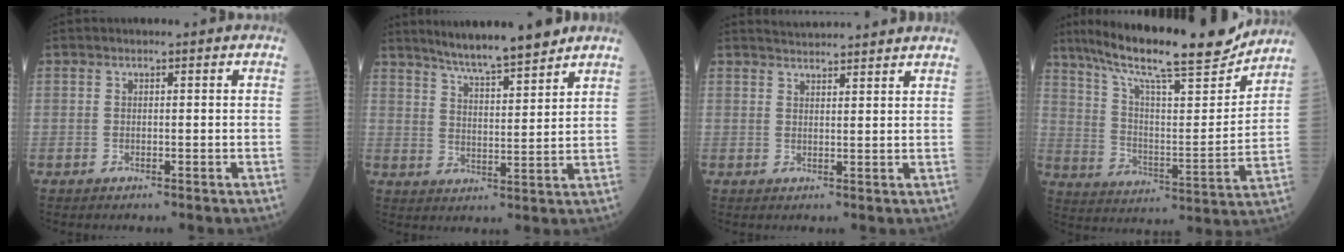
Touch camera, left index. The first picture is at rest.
{"total": 11.0, "force": [9.5, 0.8, 5.5], "torque": [-0.087, 0.007, 0.161]}
{"total": 8.1, "force": [7.8, 0.4, 2.1], "torque": [-0.036, 0.025, 0.108]}
{"total": 22.9, "force": [19.5, 3.1, 11.6], "torque": [-0.204, 0.000, 0.303]}